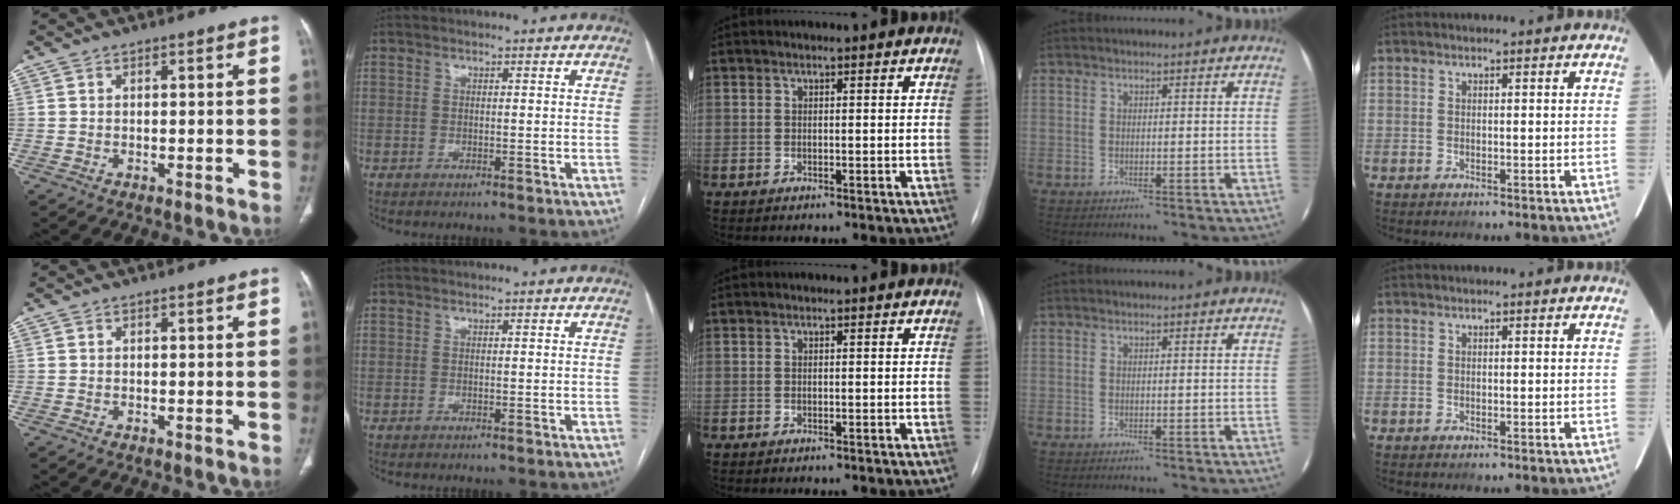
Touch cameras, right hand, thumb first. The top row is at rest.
{}